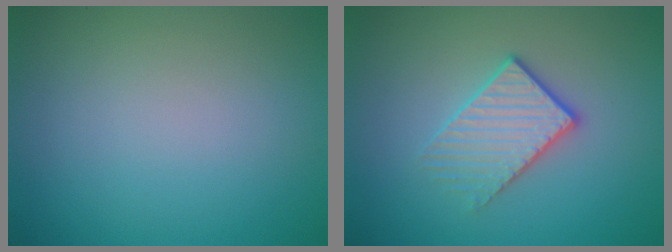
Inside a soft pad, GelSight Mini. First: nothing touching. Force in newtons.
{"total": 3.1, "press": 2.8, "slide": 1.3}